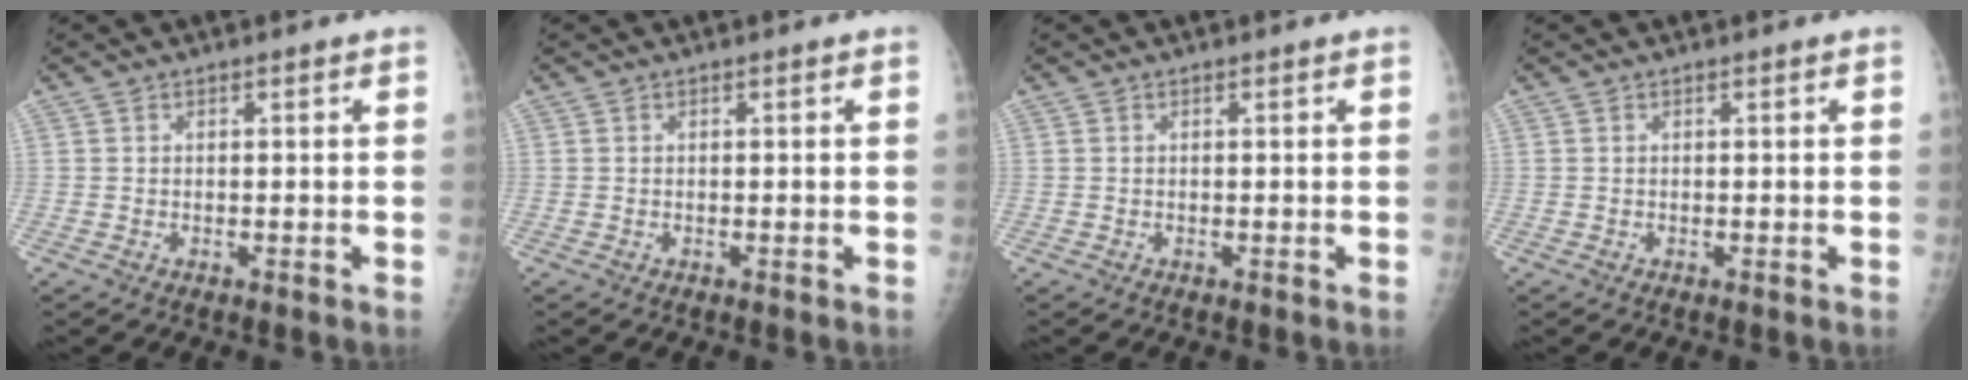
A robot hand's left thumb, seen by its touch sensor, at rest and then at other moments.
{"total": 0.0}
{"total": 0.0}
{"total": 0.0}